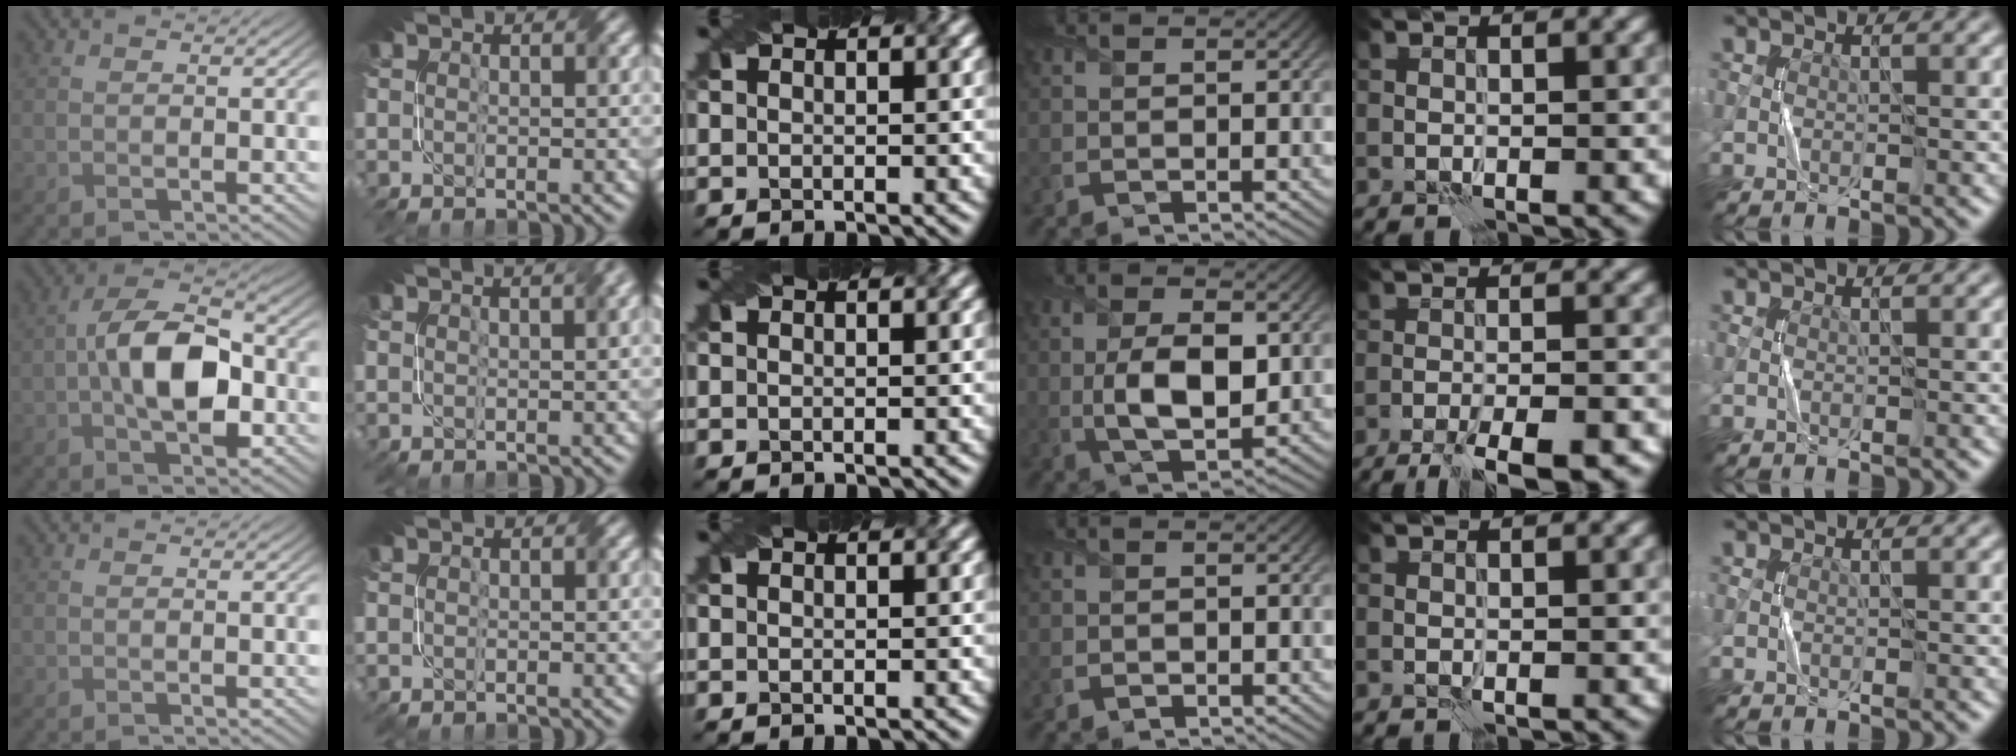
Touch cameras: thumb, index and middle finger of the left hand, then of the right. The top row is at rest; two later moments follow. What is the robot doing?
{"motion": "fold", "object": "napkin"}